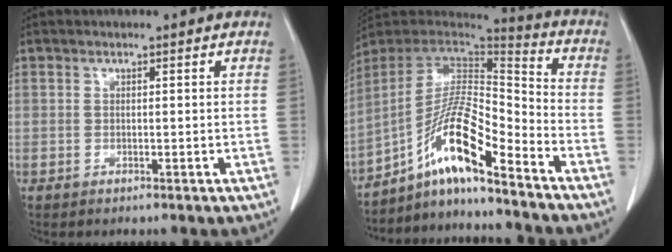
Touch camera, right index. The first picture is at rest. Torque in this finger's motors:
{"motor_torque": [1.10, -1.04, 0.62, 0.21]}